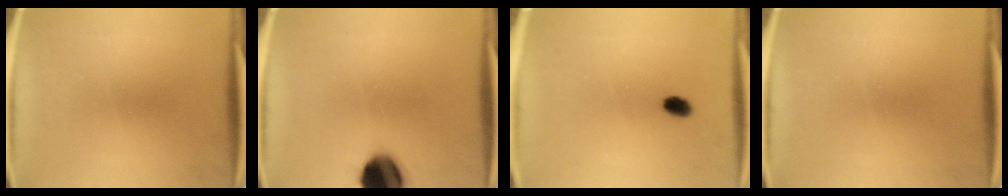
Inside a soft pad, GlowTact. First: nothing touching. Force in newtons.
{"total": 14.1}
{"total": 2.5}
{"total": 0.0}